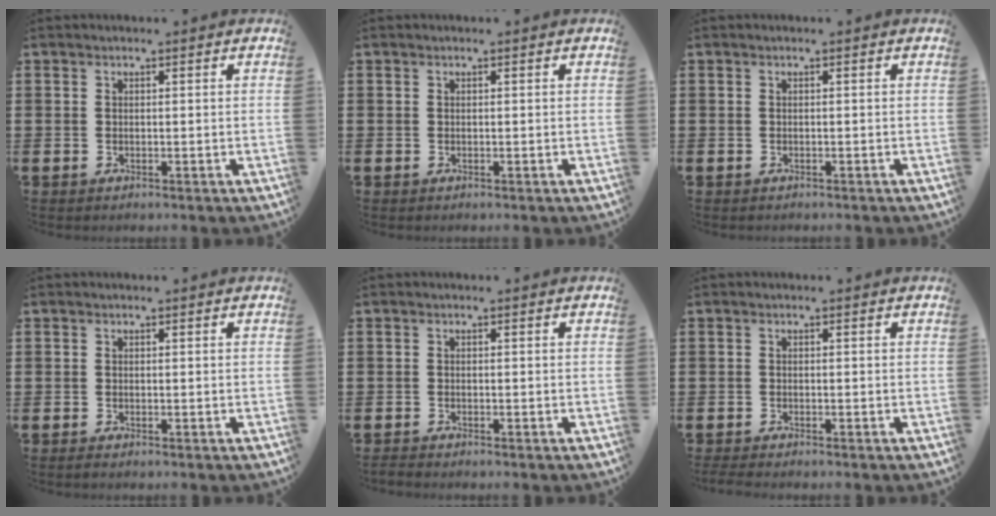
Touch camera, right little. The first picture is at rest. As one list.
[{"total": 0.0}, {"total": 0.0}, {"total": 0.0}, {"total": 0.6, "force": [-0.5, 0.0, 0.2], "torque": [-0.004, -0.001, -0.011]}, {"total": 0.7, "force": [-0.6, 0.0, 0.4], "torque": [-0.006, -0.001, -0.011]}]